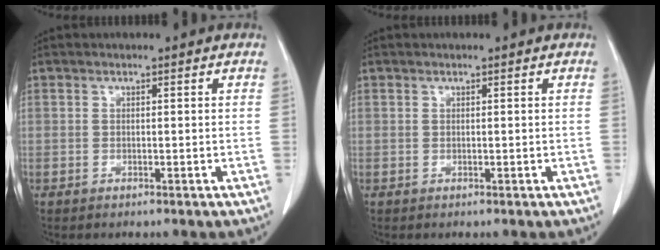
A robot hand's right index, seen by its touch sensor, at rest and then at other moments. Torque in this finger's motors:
{"motor_torque": [0.00, 0.00, 0.00, 0.00]}